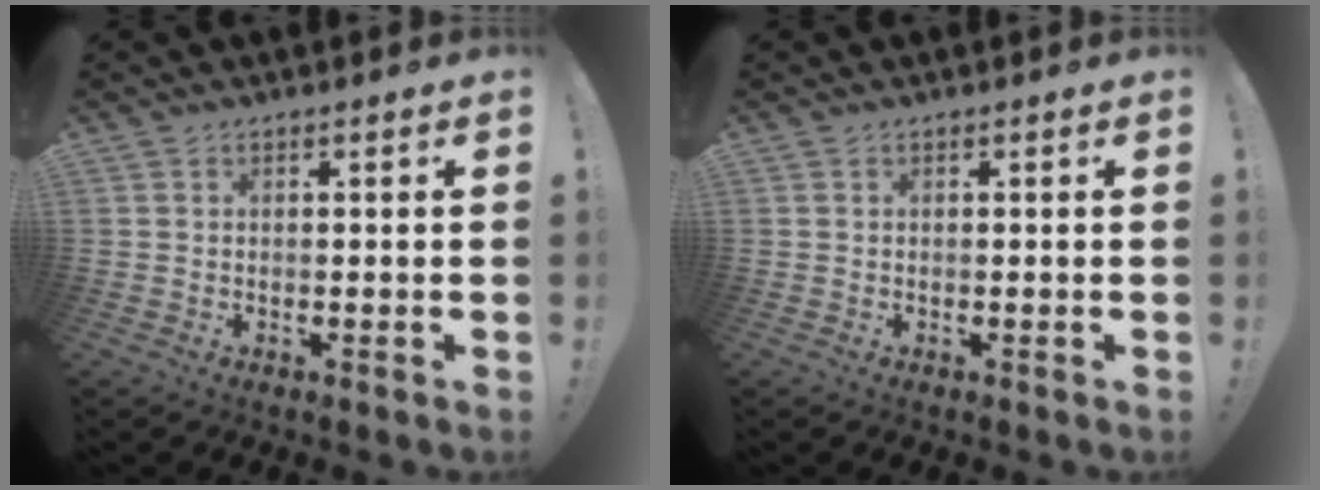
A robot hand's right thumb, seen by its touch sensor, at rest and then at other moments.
{"total": 0.0}